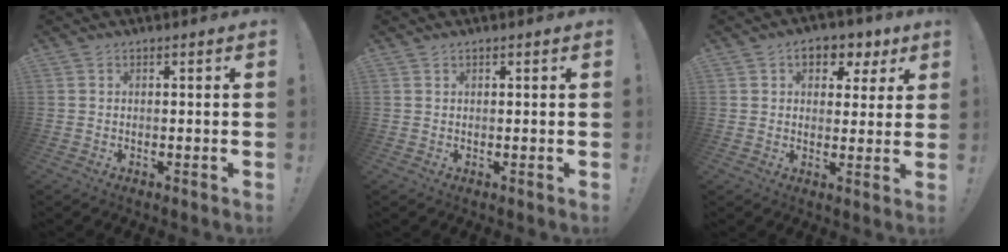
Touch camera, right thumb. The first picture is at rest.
{"total": 0.7, "force": [0.7, 0.1, 0.2], "torque": [0.003, -0.005, 0.012]}
{"total": 7.6, "force": [3.7, 5.1, 4.2], "torque": [-0.040, -0.020, 0.067]}